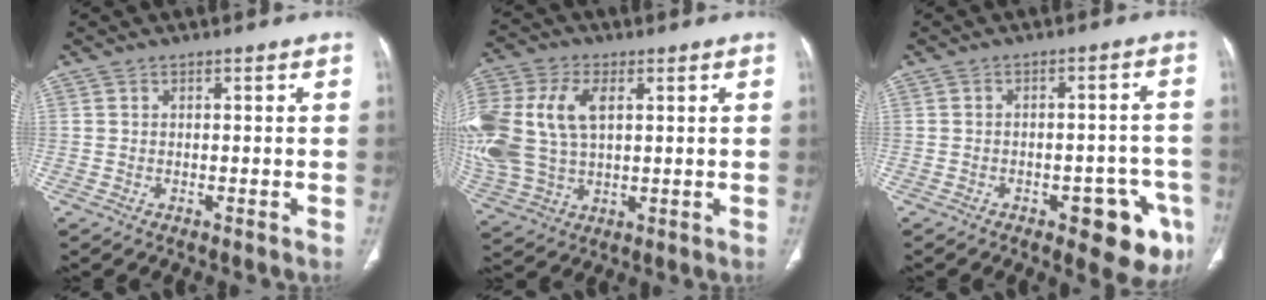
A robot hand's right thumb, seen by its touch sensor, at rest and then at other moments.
{"total": 21.6, "force": [4.3, 13.9, 16.0], "torque": [-0.408, 0.020, 0.090]}
{"total": 11.2, "force": [-5.1, 4.8, 8.7], "torque": [-0.076, 0.025, -0.056]}